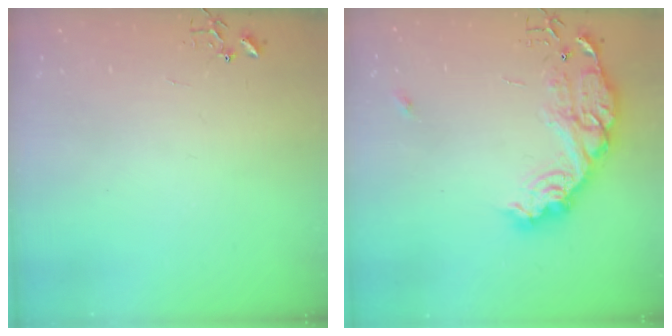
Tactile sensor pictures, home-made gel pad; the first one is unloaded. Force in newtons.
{"total": 18.7, "press": 18.7, "slide": 1.3}